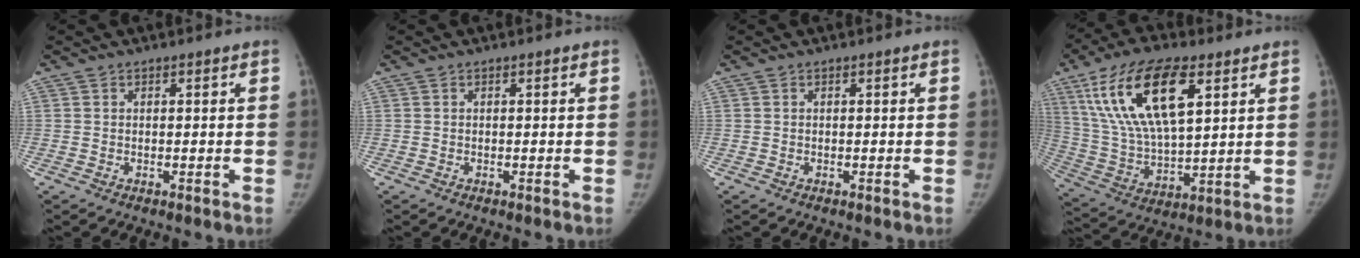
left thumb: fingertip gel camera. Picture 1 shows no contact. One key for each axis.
{"total": 0.0}
{"total": 0.0}
{"total": 20.8, "fx": 8.9, "fy": 8.8, "fz": 16.6, "tx": -0.307, "ty": -0.021, "tz": 0.168}